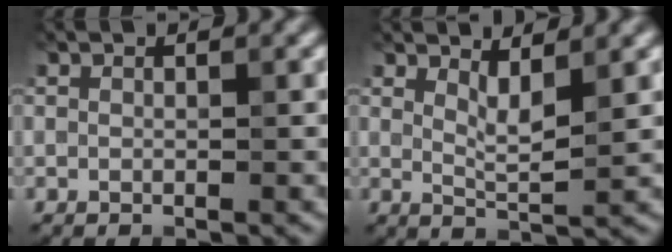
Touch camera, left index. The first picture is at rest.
{"total": 2.4, "force": [1.3, 0.5, 2.0], "torque": [-0.035, -0.010, 0.024]}